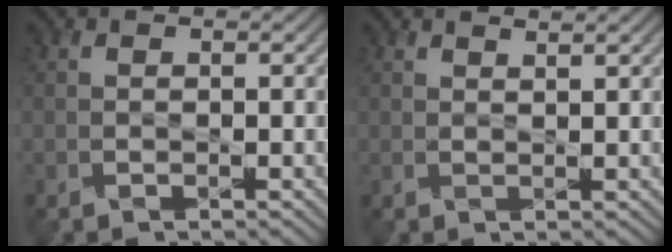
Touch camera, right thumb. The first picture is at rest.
{"total": 1.2, "force": [1.1, 0.0, 0.5], "torque": [-0.013, -0.002, 0.017]}